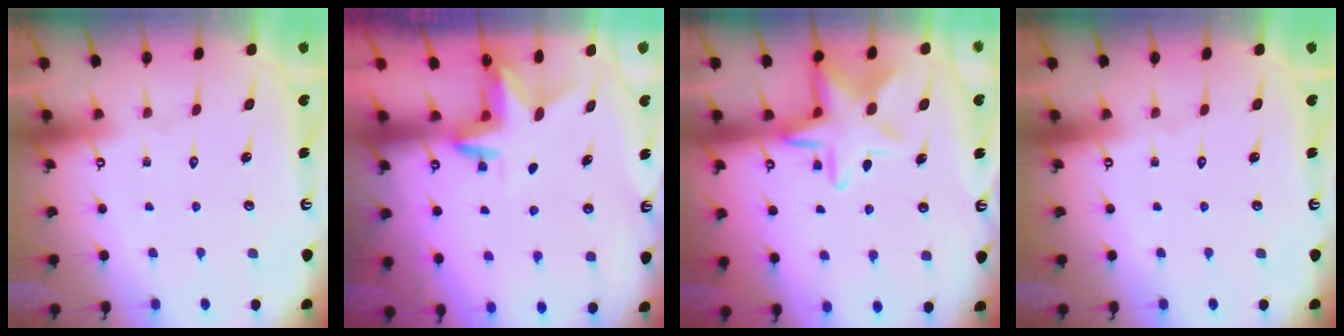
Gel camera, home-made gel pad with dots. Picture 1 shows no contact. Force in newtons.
{"total": 3.2, "press": 3.2, "slide": 0.3}
{"total": 12.6, "press": 12.5, "slide": 1.0}
{"total": 0.0}